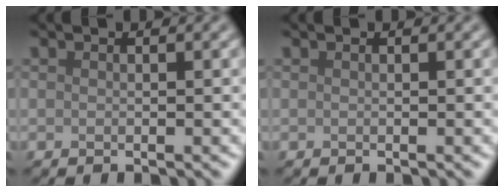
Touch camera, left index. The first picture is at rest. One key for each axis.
{"total": 0.0}